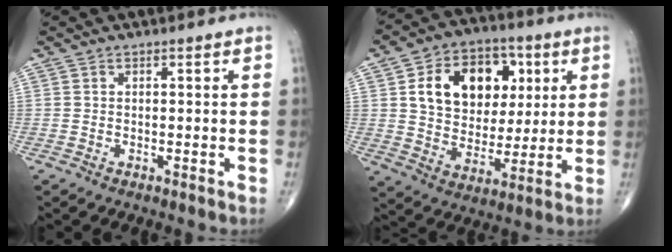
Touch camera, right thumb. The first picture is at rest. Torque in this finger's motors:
{"motor_torque": [0.37, 0.63, 0.32, 0.10, 0.11]}